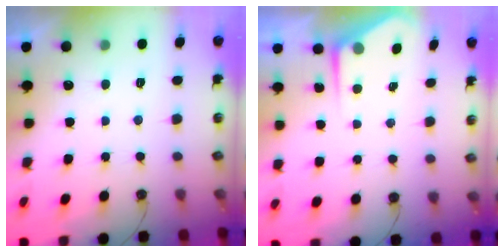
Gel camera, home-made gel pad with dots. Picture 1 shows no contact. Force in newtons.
{"total": 4.8, "press": 4.7, "slide": 0.4}